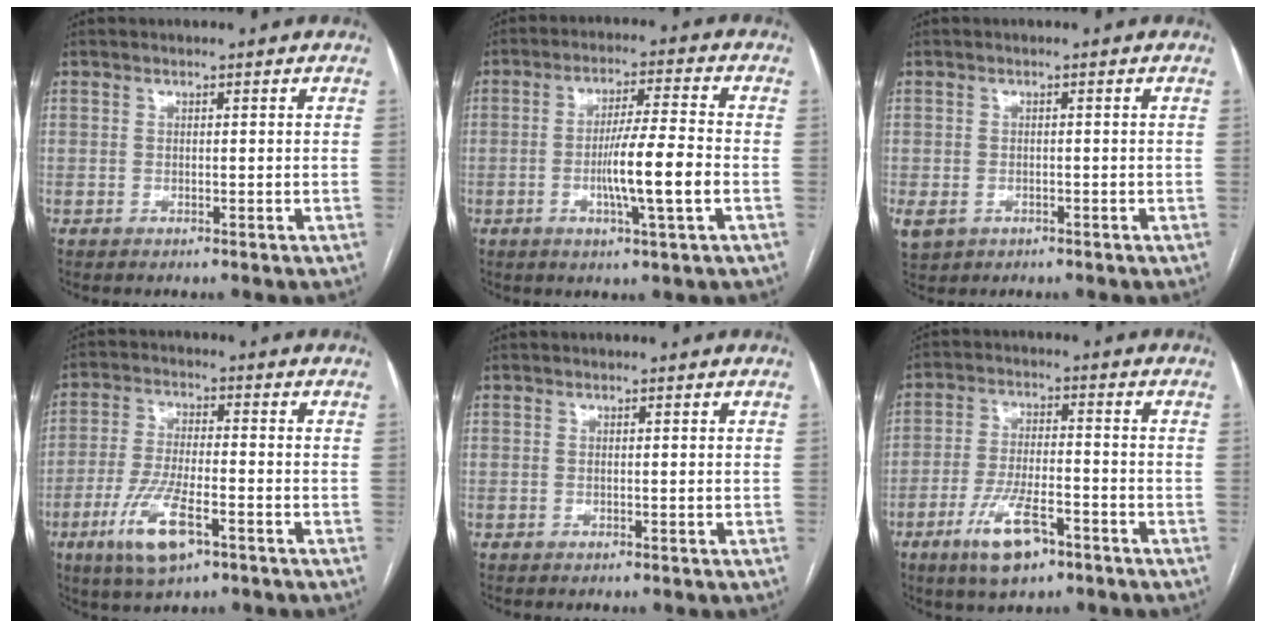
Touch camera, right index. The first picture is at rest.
{"total": 9.1, "force": [-2.2, -0.2, 8.8], "torque": [-0.155, -0.004, -0.042]}
{"total": 4.6, "force": [-2.2, 3.6, 1.9], "torque": [-0.045, -0.003, -0.028]}
{"total": 9.9, "force": [-4.9, 2.5, 8.3], "torque": [-0.172, -0.015, -0.086]}
{"total": 0.0}
{"total": 9.2, "force": [-5.3, 2.8, 7.0], "torque": [-0.138, -0.007, -0.091]}